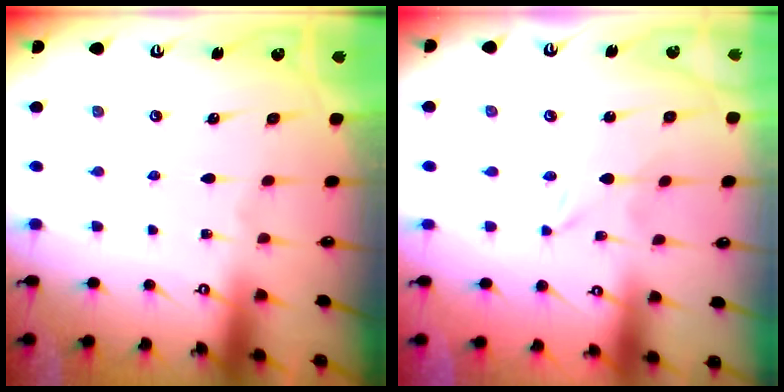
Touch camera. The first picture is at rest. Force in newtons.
{"total": 0.0}